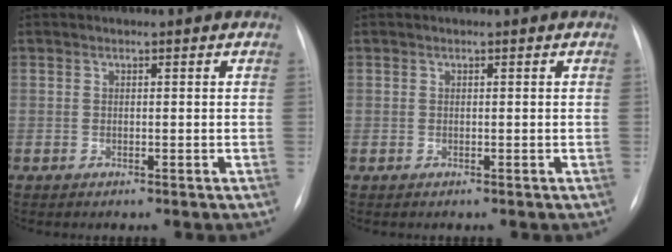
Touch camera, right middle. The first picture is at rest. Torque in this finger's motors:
{"motor_torque": [-0.89, 0.44, -0.23, -0.07]}